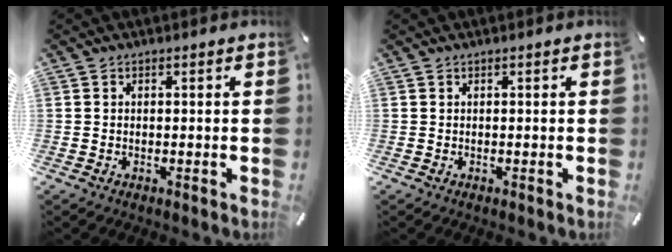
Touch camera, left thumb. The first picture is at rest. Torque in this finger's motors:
{"motor_torque": [-0.06, -0.07, -0.03, 0.03, 0.00]}